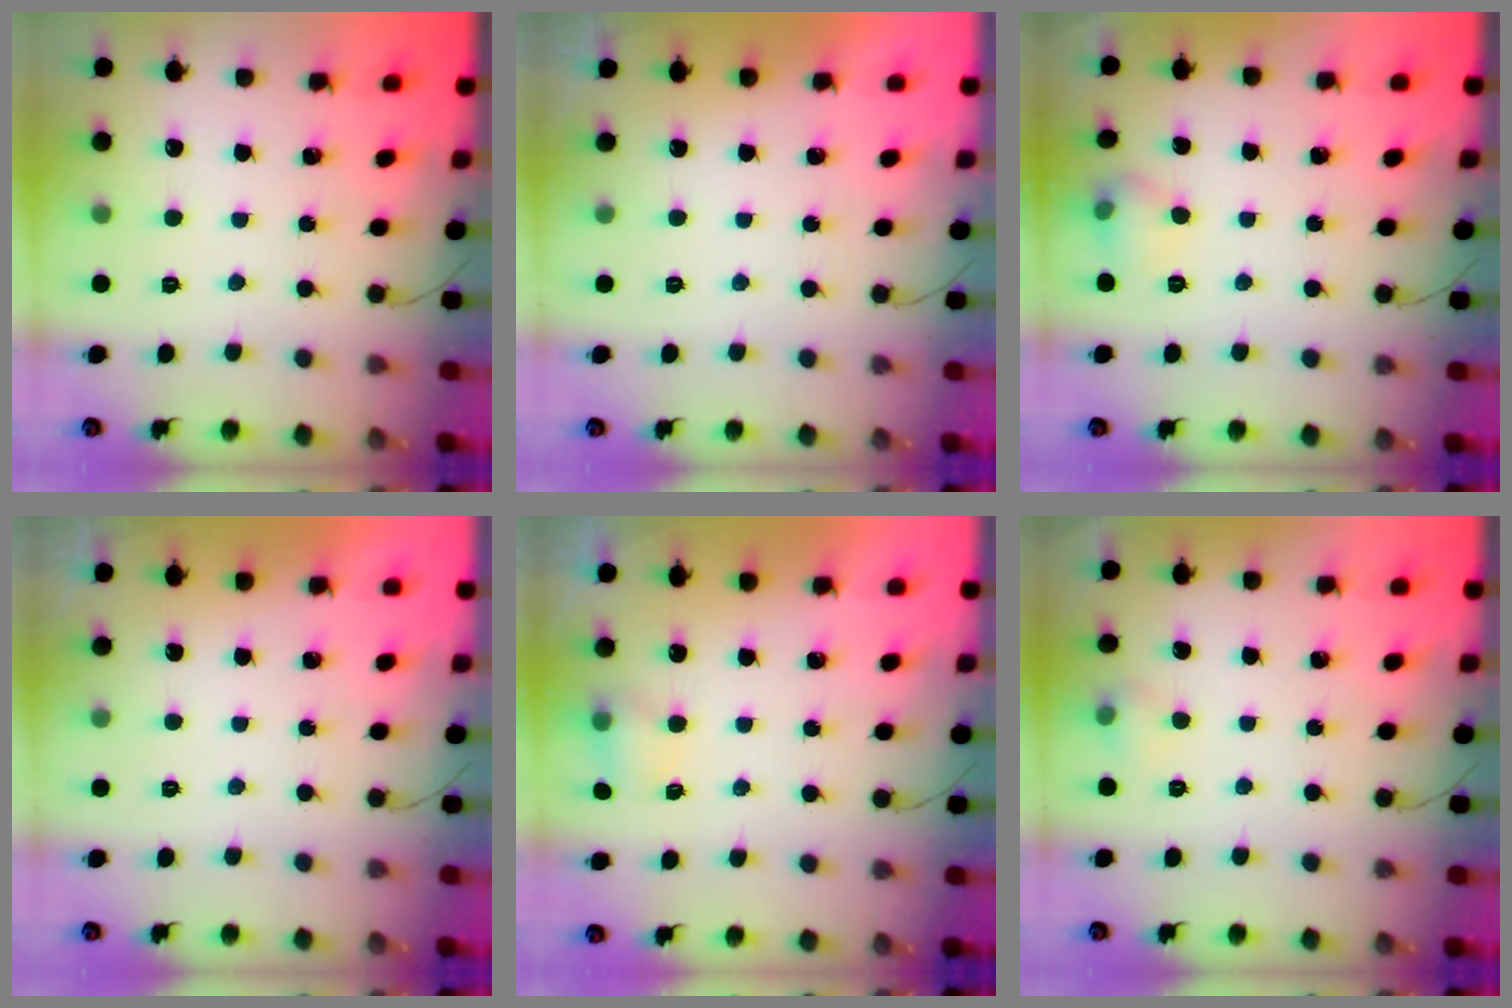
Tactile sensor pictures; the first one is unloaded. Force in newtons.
{"total": 0.0}
{"total": 6.7, "press": 5.8, "slide": 3.4}
{"total": 0.0}
{"total": 5.3, "press": 5.0, "slide": 1.7}
{"total": 4.9, "press": 4.6, "slide": 1.6}